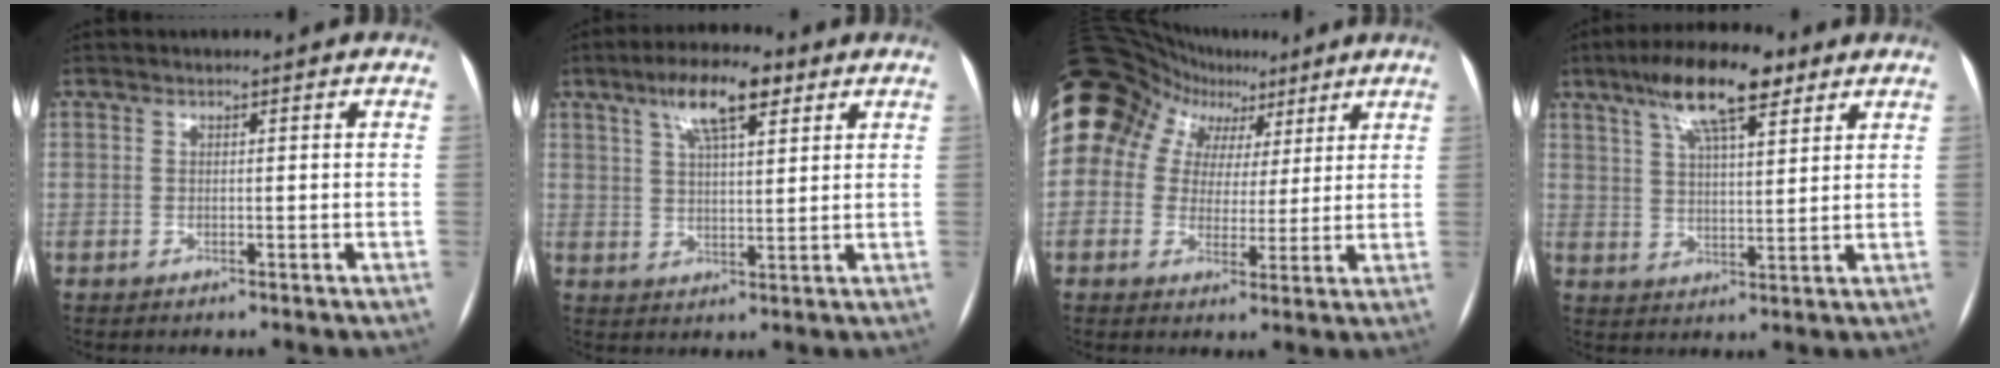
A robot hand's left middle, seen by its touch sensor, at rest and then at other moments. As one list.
[{"total": 9.0, "force": [5.0, 2.4, 7.1], "torque": [-0.131, 0.017, 0.086]}, {"total": 17.6, "force": [9.2, 13.6, 6.3], "torque": [-0.143, 0.081, 0.156]}, {"total": 10.4, "force": [6.0, 2.7, 8.0], "torque": [-0.146, 0.019, 0.102]}]